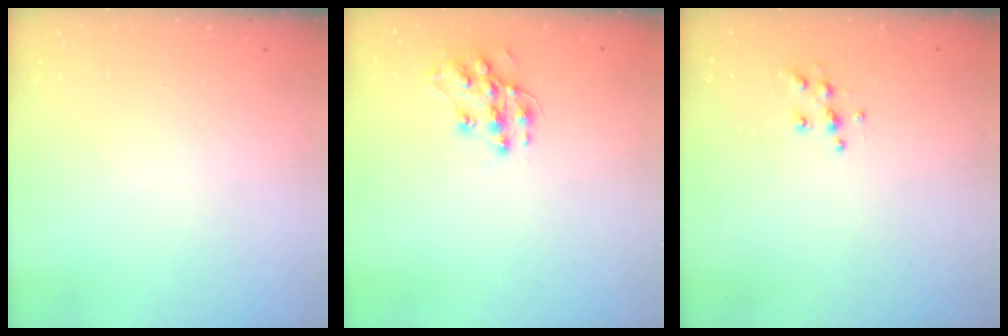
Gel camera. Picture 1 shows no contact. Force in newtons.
{"total": 11.3, "press": 11.3, "slide": 0.2}
{"total": 6.4, "press": 6.4, "slide": 0.6}